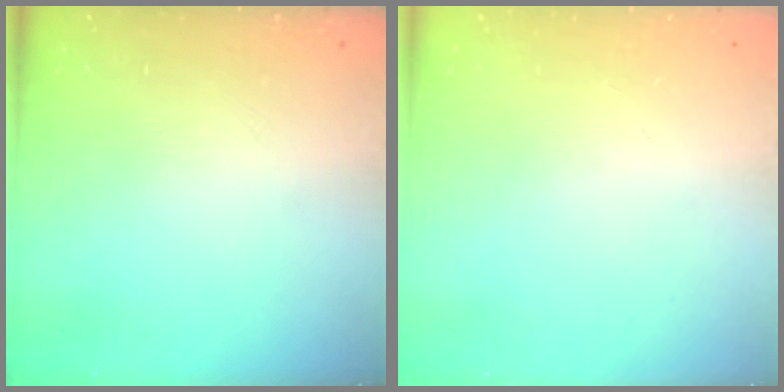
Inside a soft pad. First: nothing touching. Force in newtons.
{"total": 0.0}